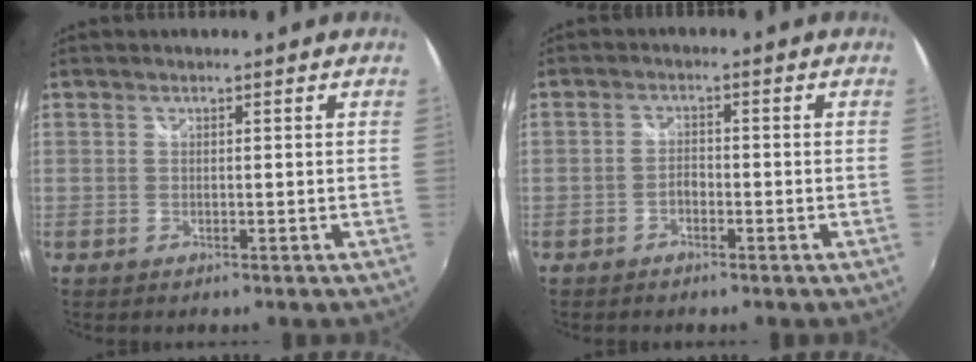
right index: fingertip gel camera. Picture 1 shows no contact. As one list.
[{"total": 2.0, "force": [-1.5, 0.9, 0.9], "torque": [-0.021, 0.004, -0.028]}]